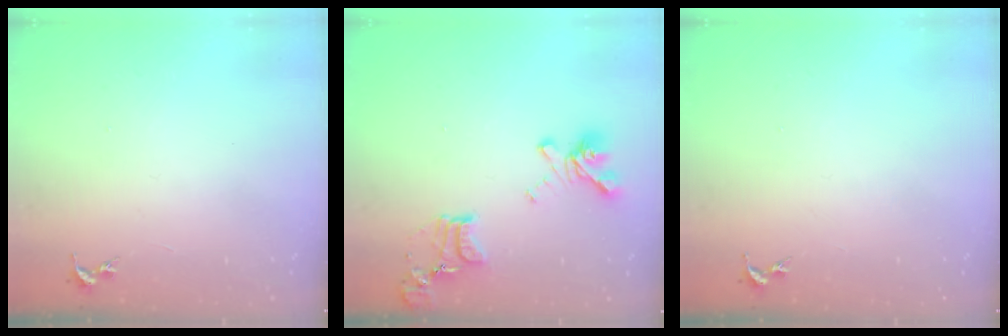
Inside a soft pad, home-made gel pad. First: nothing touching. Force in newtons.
{"total": 16.9, "press": 16.8, "slide": 1.2}
{"total": 0.0}